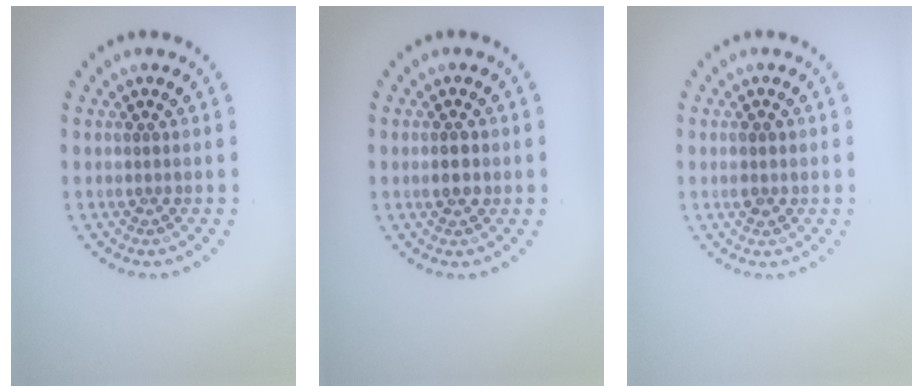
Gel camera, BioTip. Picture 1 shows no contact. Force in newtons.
{"total": 2.1, "press": 2.1, "slide": 0.0}
{"total": 0.9, "press": 0.9, "slide": 0.1}